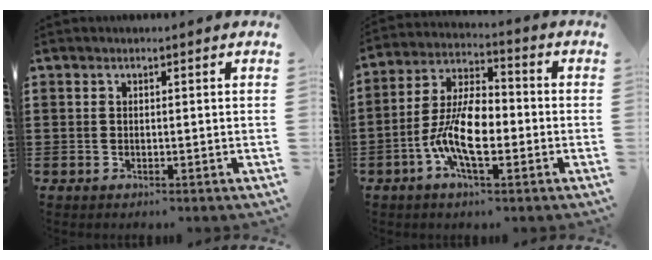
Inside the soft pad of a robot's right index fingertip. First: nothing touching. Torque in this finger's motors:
{"motor_torque": [2.14, 0.00, 0.38, 0.21]}